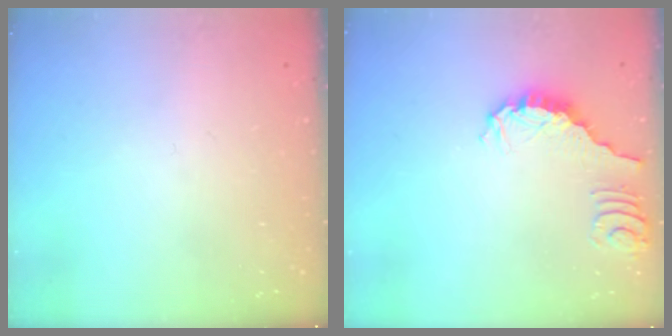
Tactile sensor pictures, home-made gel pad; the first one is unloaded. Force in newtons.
{"total": 0.9, "press": 0.8, "slide": 0.2}